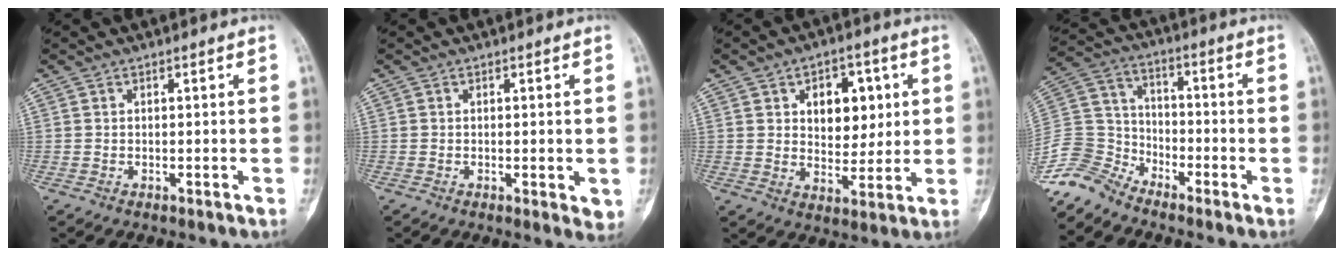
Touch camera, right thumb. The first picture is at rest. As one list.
[{"total": 2.9, "force": [-0.4, 0.9, 2.7], "torque": [-0.033, -0.008, -0.006]}, {"total": 10.5, "force": [3.0, 6.9, 7.3], "torque": [-0.054, -0.011, 0.049]}, {"total": 10.0, "force": [-8.7, 4.7, 1.3], "torque": [-0.028, 0.064, -0.186]}]